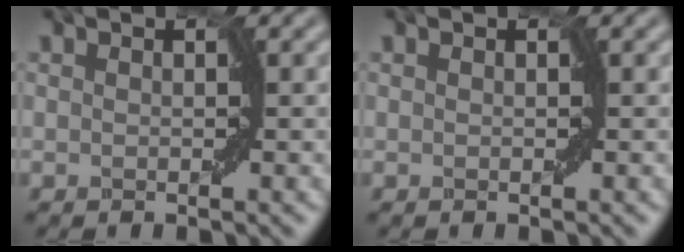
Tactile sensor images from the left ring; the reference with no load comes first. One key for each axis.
{"total": 0.0}